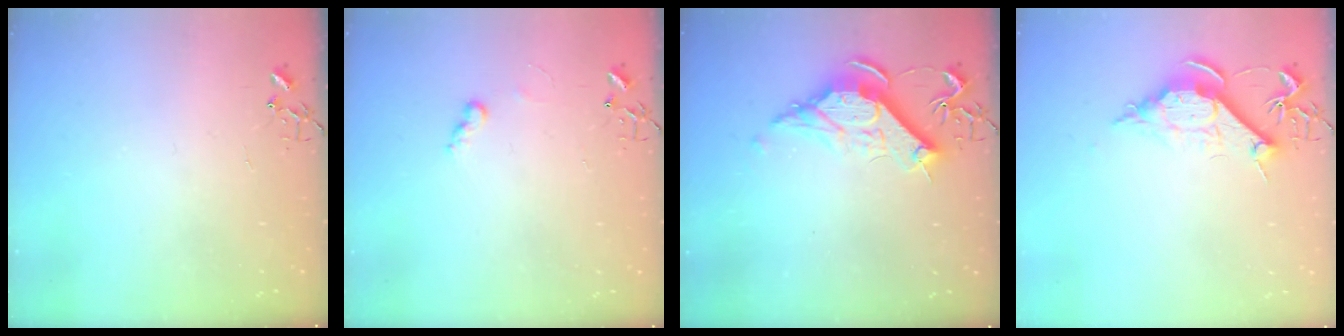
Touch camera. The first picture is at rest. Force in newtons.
{"total": 5.0, "press": 5.0, "slide": 0.5}
{"total": 10.8, "press": 10.8, "slide": 0.3}
{"total": 10.2, "press": 10.2, "slide": 1.0}